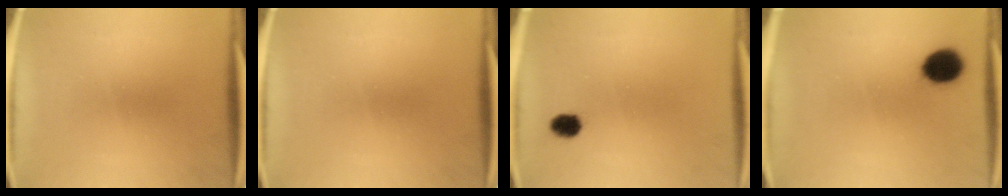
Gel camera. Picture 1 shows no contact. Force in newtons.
{"total": 0.0}
{"total": 3.1}
{"total": 6.3}